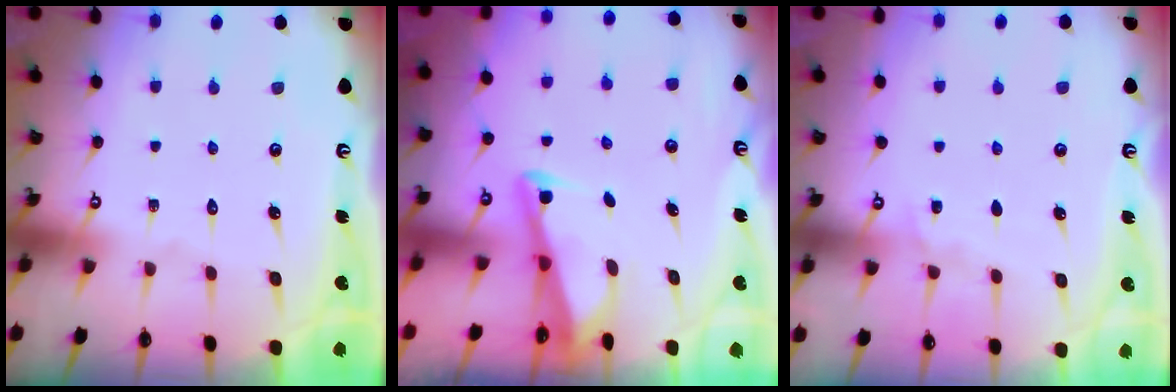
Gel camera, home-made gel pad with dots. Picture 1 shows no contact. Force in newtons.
{"total": 2.8, "press": 2.8, "slide": 0.4}
{"total": 5.0, "press": 5.0, "slide": 0.6}